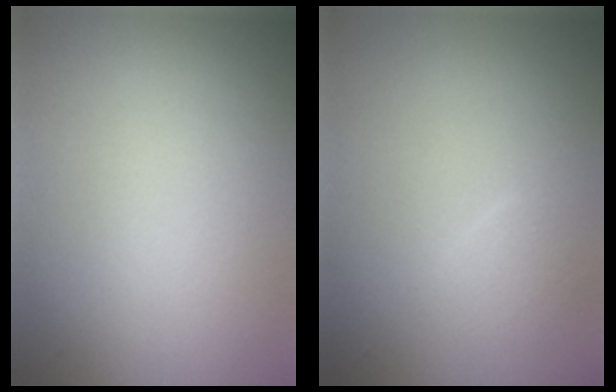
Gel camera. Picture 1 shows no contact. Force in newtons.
{"total": 1.0, "press": 1.0, "slide": 0.0}